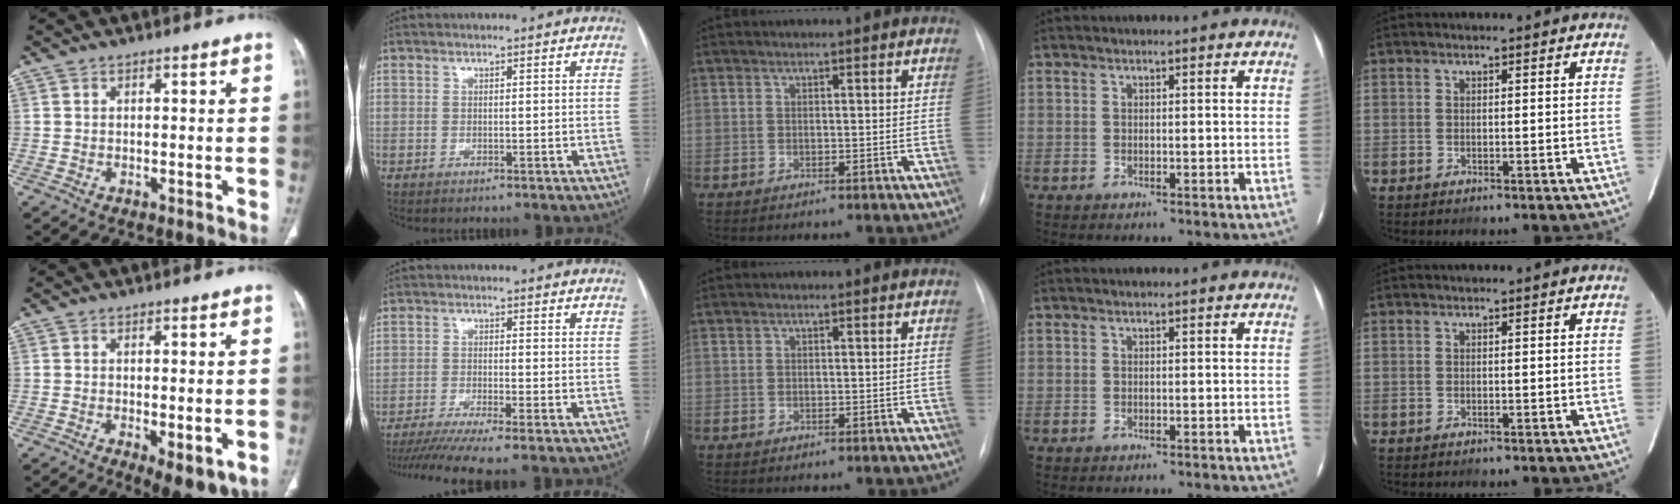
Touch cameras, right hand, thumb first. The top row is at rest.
{"thumb": {"total": 7.5, "force": [-2.4, 2.9, 6.5], "torque": [-0.088, -0.014, -0.027]}, "index": {"total": 8.7, "force": [-7.1, -1.1, 4.9], "torque": [-0.072, -0.018, -0.114]}}